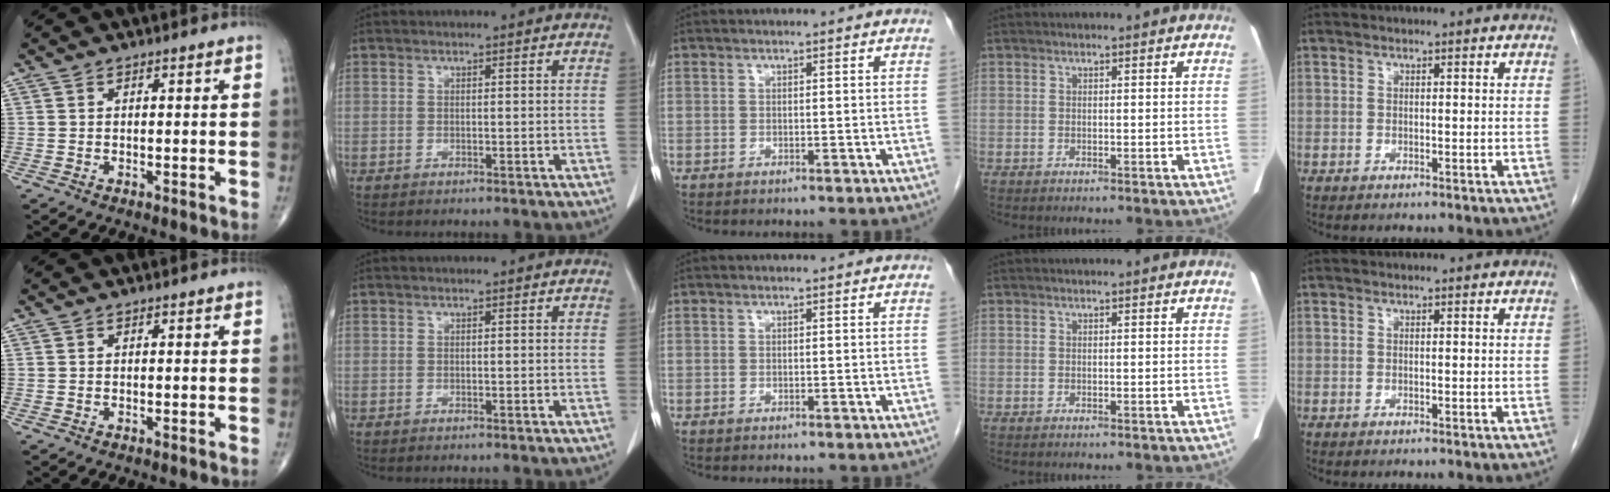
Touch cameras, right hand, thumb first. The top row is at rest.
{}